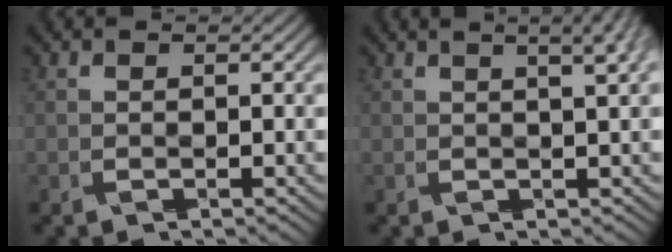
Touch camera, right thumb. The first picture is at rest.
{"total": 4.8, "force": [2.0, 1.5, 4.1], "torque": [-0.055, 0.013, 0.029]}